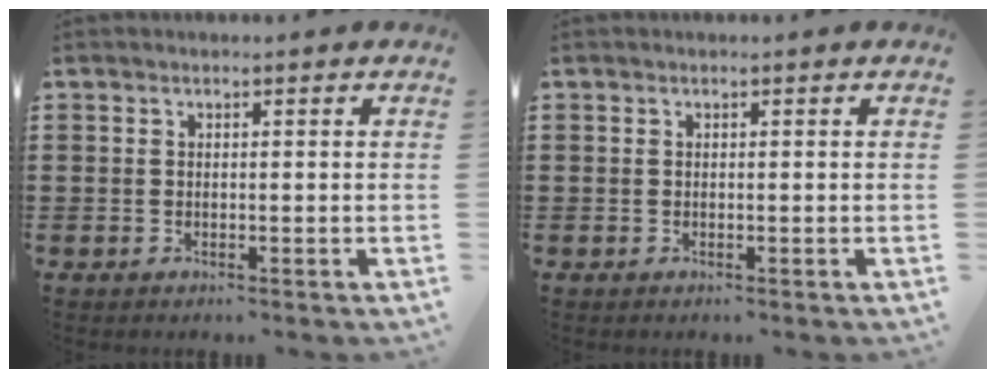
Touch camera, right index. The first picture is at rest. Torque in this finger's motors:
{"motor_torque": [0.00, 0.00, 0.00, 0.00]}